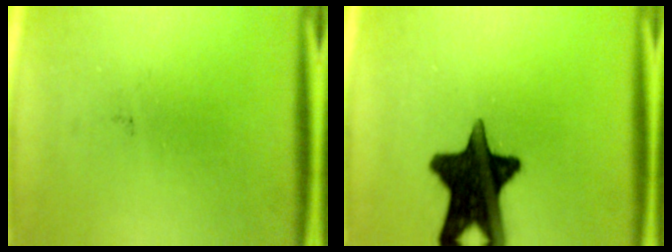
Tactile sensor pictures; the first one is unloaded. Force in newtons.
{"total": 16.1}